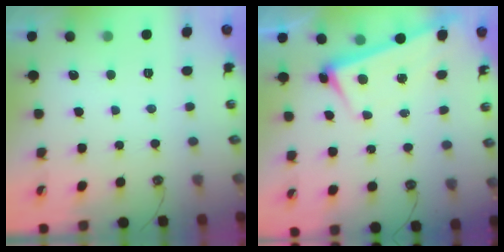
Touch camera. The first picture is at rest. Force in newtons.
{"total": 2.6, "press": 2.5, "slide": 0.7}